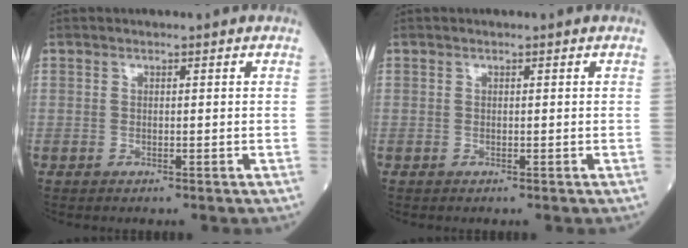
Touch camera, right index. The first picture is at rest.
{"total": 0.0}